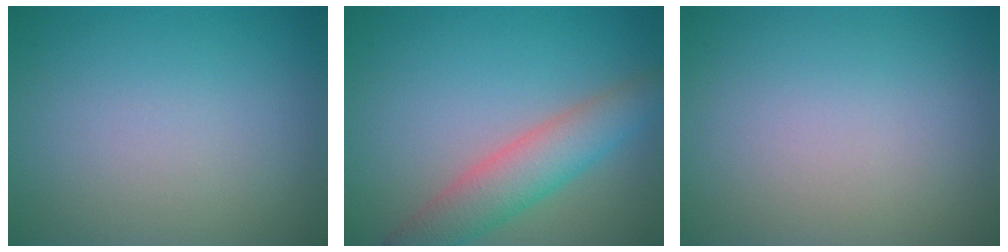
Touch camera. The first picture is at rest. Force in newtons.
{"total": 4.9, "press": 4.9, "slide": 0.3}
{"total": 0.0}